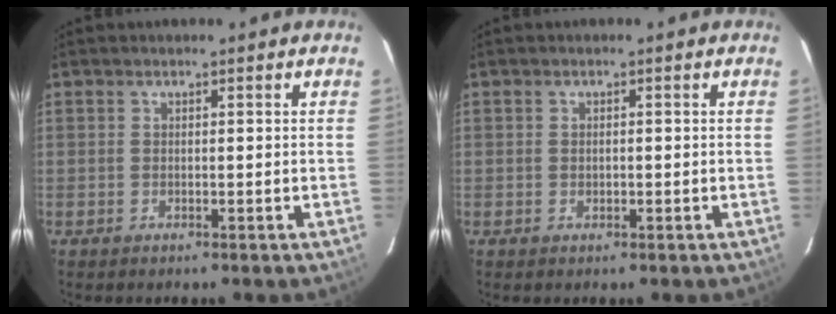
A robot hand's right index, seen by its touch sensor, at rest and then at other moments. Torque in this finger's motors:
{"motor_torque": [-0.13, 0.07, -0.04, 0.00]}